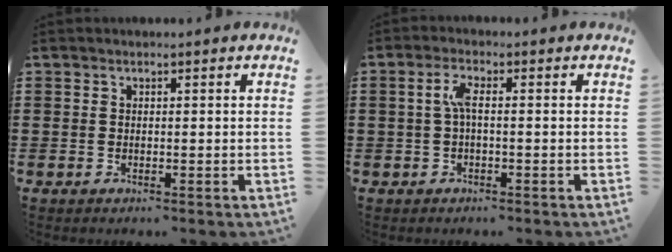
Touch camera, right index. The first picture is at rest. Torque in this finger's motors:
{"motor_torque": [0.66, -0.33, 0.12, 0.09]}